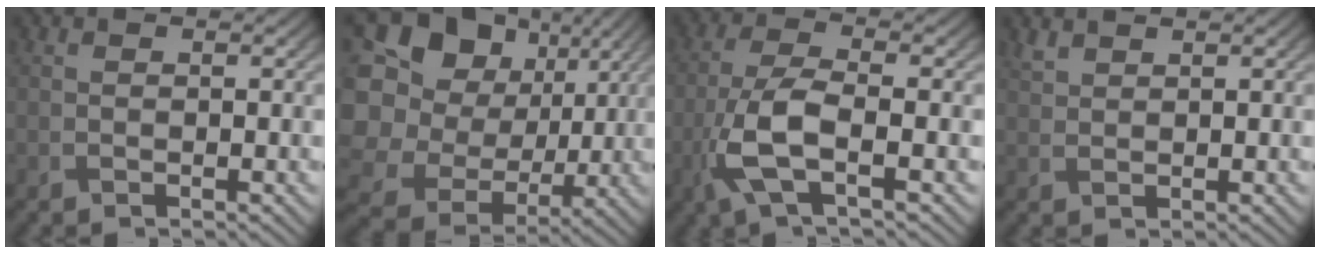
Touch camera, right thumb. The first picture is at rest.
{"total": 20.9, "force": [2.8, 18.3, 9.7], "torque": [-0.286, 0.004, 0.051]}
{"total": 7.4, "force": [-2.9, 2.5, 6.3], "torque": [-0.148, 0.001, -0.067]}
{"total": 1.1, "force": [1.0, 0.3, 0.5], "torque": [-0.019, 0.000, 0.026]}